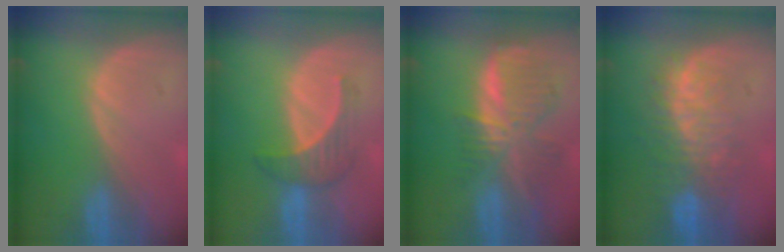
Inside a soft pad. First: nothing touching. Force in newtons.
{"total": 4.1, "press": 4.0, "slide": 0.8}
{"total": 8.8, "press": 7.7, "slide": 4.4}
{"total": 9.5, "press": 8.2, "slide": 4.8}